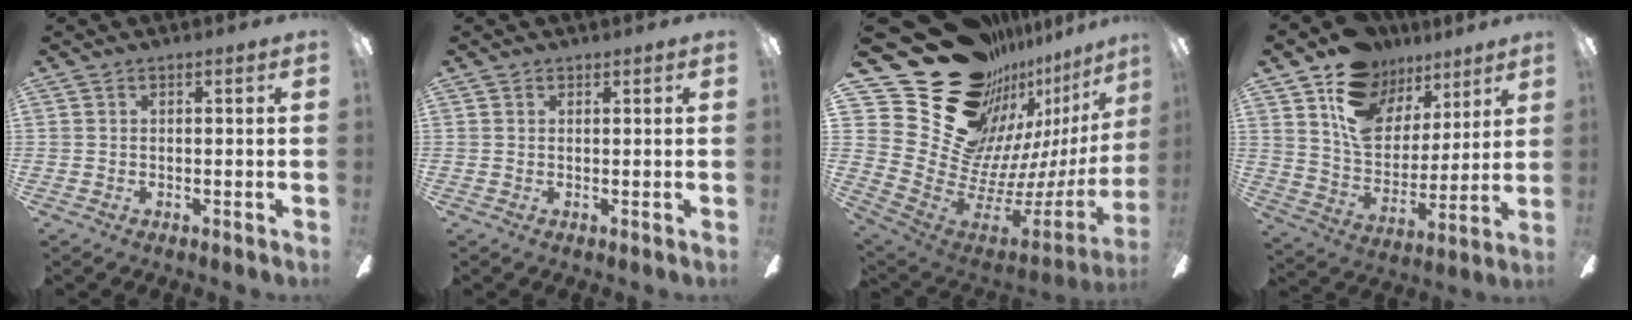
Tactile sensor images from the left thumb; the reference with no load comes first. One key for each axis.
{"total": 0.6, "fx": 0.5, "fy": 0.3, "fz": 0.0, "tx": -0.001, "ty": 0.001, "tz": 0.010}
{"total": 29.1, "fx": 18.3, "fy": 17.2, "fz": 14.6, "tx": -0.224, "ty": -0.167, "tz": 0.398}
{"total": 16.3, "fx": 9.8, "fy": 10.6, "fz": 7.5, "tx": -0.133, "ty": -0.052, "tz": 0.185}